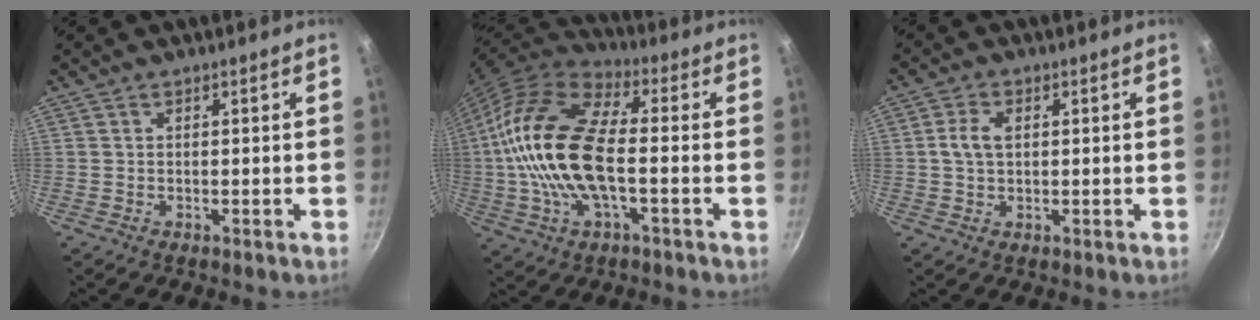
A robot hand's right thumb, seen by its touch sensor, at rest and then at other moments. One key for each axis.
{"total": 20.1, "fx": -1.6, "fy": 8.9, "fz": 18.0, "tx": -0.376, "ty": 0.026, "tz": -0.033}
{"total": 4.3, "fx": 0.6, "fy": 2.7, "fz": 3.2, "tx": -0.070, "ty": 0.006, "tz": 0.011}